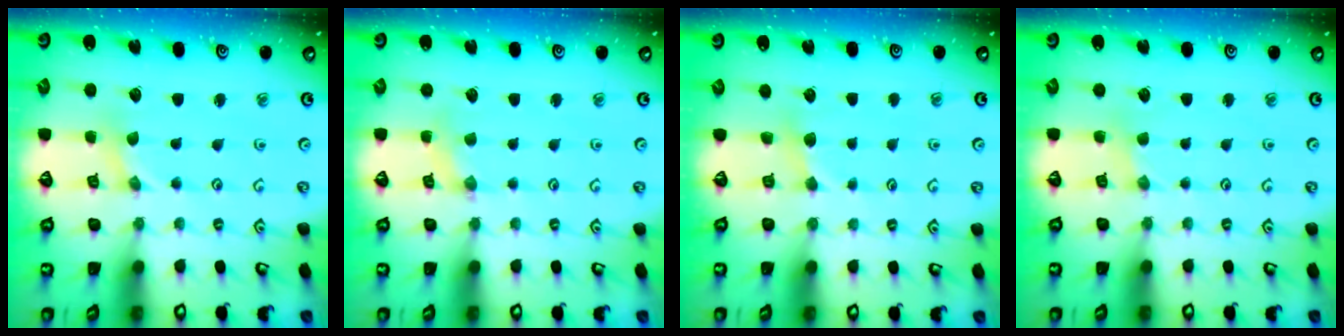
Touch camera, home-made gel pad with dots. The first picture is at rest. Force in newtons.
{"total": 1.9, "press": 1.8, "slide": 0.4}
{"total": 2.5, "press": 2.4, "slide": 0.2}
{"total": 1.9, "press": 1.9, "slide": 0.3}